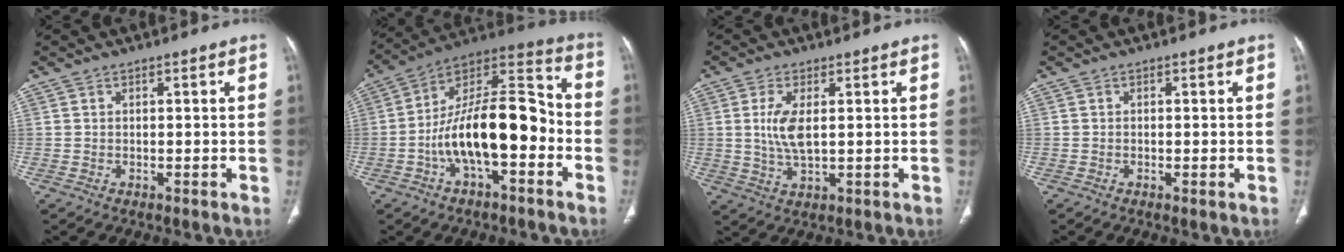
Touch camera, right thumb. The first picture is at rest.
{"total": 19.4, "force": [-4.7, 8.5, 16.7], "torque": [-0.271, 0.063, -0.083]}
{"total": 6.1, "force": [1.0, 2.5, 5.5], "torque": [-0.123, -0.010, 0.023]}
{"total": 0.6, "force": [-0.2, 0.1, 0.5], "torque": [-0.015, -0.003, -0.003]}